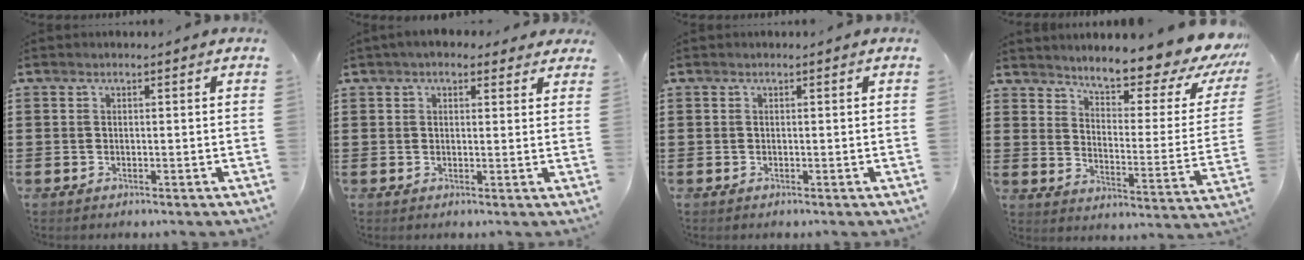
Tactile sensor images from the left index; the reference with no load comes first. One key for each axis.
{"total": 3.2, "fx": 2.4, "fy": 1.4, "fz": 1.4, "tx": -0.035, "ty": 0.003, "tz": 0.044}
{"total": 0.0}
{"total": 8.8, "fx": 7.7, "fy": 0.8, "fz": 4.2, "tx": -0.076, "ty": -0.066, "tz": 0.120}